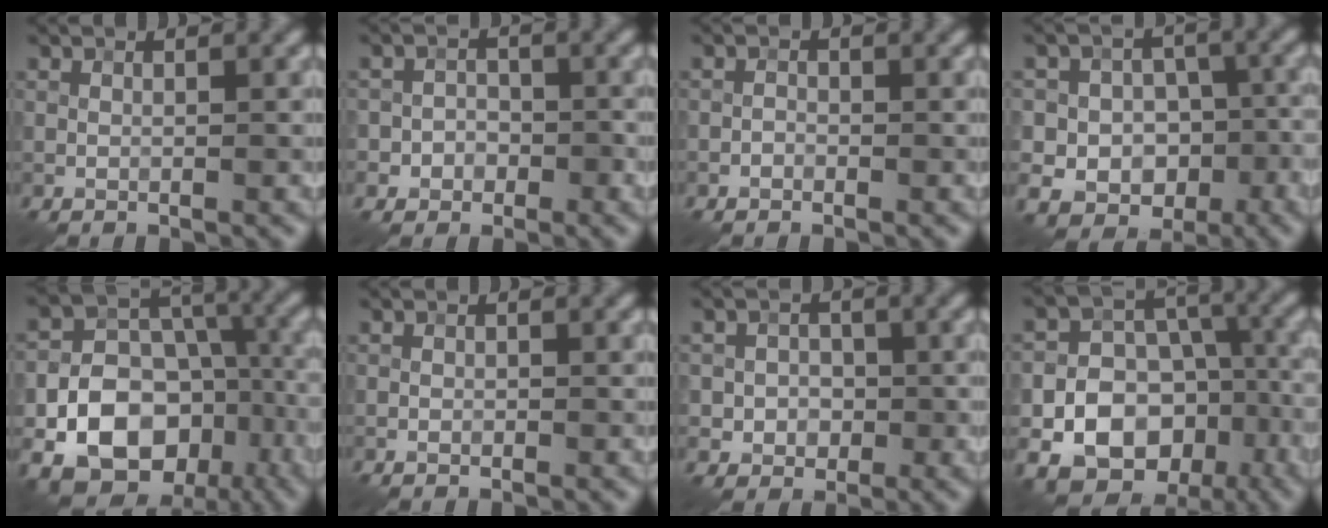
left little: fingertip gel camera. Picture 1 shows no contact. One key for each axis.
{"total": 2.8, "fx": -1.0, "fy": 2.5, "fz": 0.7, "tx": 0.018, "ty": 0.009, "tz": -0.034}
{"total": 0.7, "fx": -0.5, "fy": 0.5, "fz": 0.2, "tx": -0.002, "ty": 0.001, "tz": -0.011}
{"total": 8.3, "fx": -2.3, "fy": 7.3, "fz": 3.1, "tx": -0.023, "ty": 0.019, "tz": -0.068}
{"total": 15.4, "fx": -6.0, "fy": 11.9, "fz": 7.7, "tx": -0.111, "ty": -0.013, "tz": -0.118}
{"total": 0.6, "fx": -0.3, "fy": 0.4, "fz": 0.2, "tx": -0.002, "ty": -0.001, "tz": -0.006}
{"total": 3.1, "fx": -0.5, "fy": 2.9, "fz": 1.1, "tx": 0.004, "ty": -0.002, "tz": -0.024}
{"total": 14.7, "fx": -6.0, "fy": 12.0, "fz": 6.1, "tx": -0.083, "ty": -0.016, "tz": -0.117}